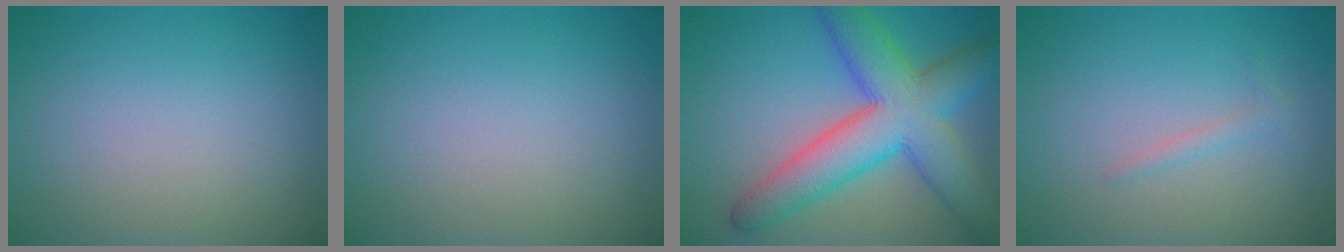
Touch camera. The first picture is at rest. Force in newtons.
{"total": 0.0}
{"total": 10.0, "press": 10.0, "slide": 0.2}
{"total": 1.0, "press": 1.0, "slide": 0.1}